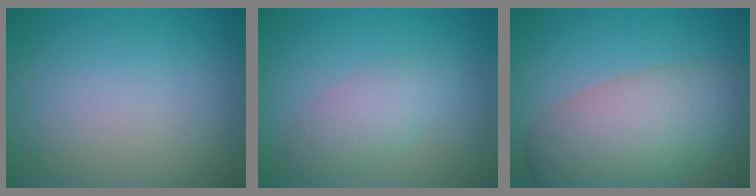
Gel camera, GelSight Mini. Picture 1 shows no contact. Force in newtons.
{"total": 2.9, "press": 2.9, "slide": 0.1}
{"total": 8.3, "press": 8.3, "slide": 0.5}